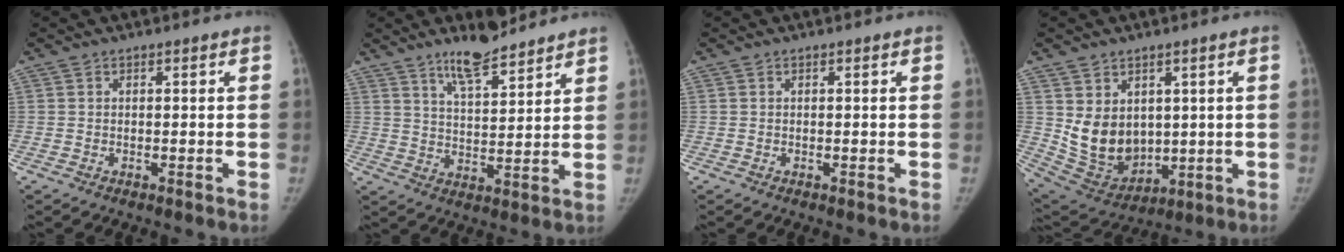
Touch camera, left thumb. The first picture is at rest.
{"total": 9.4, "force": [7.5, 2.4, 5.1], "torque": [-0.072, -0.052, 0.132]}
{"total": 0.0}
{"total": 11.7, "force": [2.2, 9.1, 7.1], "torque": [-0.092, -0.029, 0.076]}